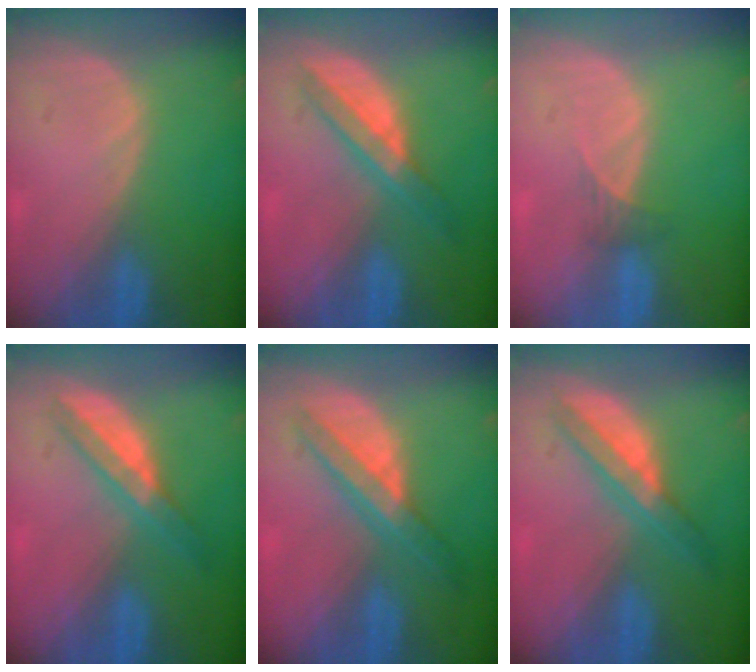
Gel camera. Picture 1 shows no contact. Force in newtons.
{"total": 5.5, "press": 5.3, "slide": 1.6}
{"total": 1.6, "press": 1.3, "slide": 0.9}
{"total": 5.8, "press": 5.2, "slide": 2.6}
{"total": 7.1, "press": 6.0, "slide": 3.7}
{"total": 5.6, "press": 5.2, "slide": 2.0}